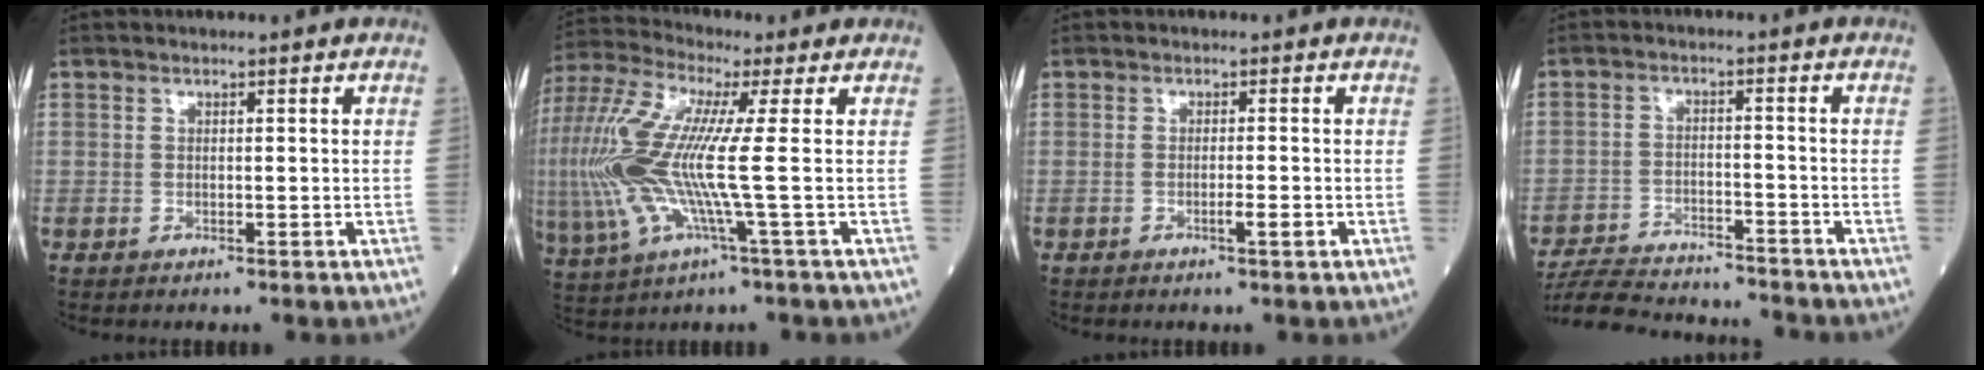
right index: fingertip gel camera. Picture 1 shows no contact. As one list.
[{"total": 16.4, "force": [-0.3, 1.6, 16.3], "torque": [-0.381, 0.004, -0.009]}, {"total": 1.4, "force": [-0.5, -0.1, 1.3], "torque": [-0.025, -0.001, -0.008]}, {"total": 12.8, "force": [-12.2, 1.9, 3.4], "torque": [-0.061, 0.003, -0.187]}]